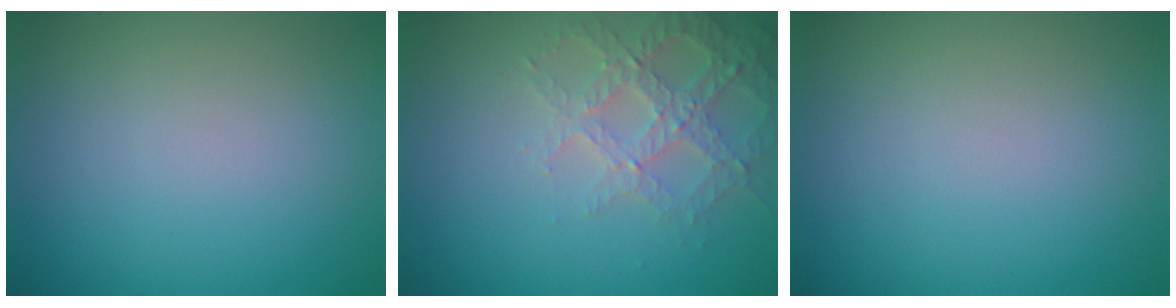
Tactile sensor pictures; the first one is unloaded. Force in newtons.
{"total": 3.7, "press": 3.5, "slide": 1.1}
{"total": 0.0}